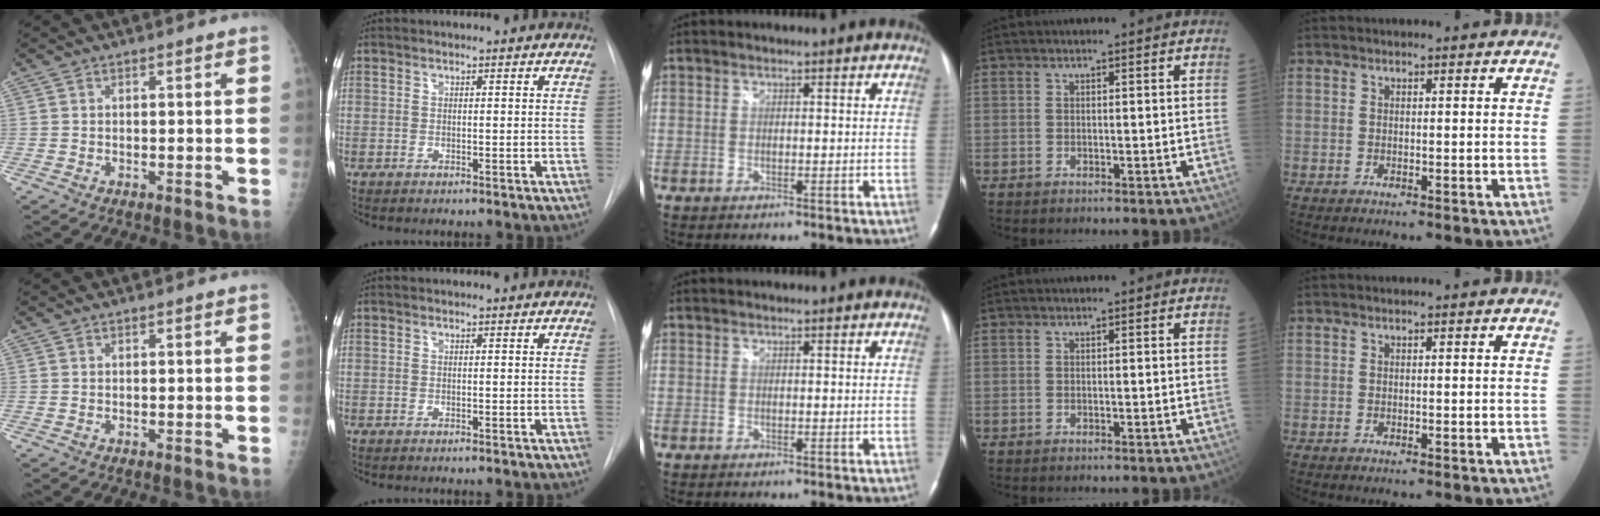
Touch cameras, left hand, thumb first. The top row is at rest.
{}